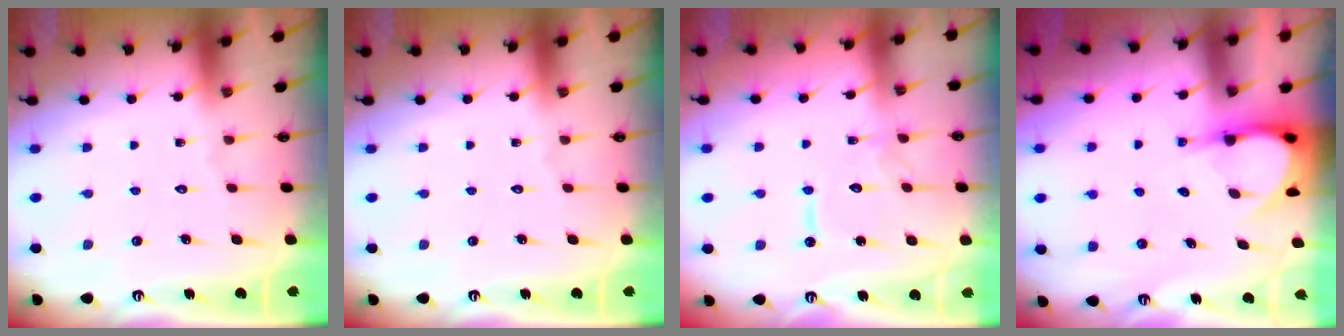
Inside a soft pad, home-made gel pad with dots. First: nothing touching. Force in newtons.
{"total": 0.0}
{"total": 10.1, "press": 10.1, "slide": 0.8}
{"total": 4.8, "press": 4.8, "slide": 0.1}